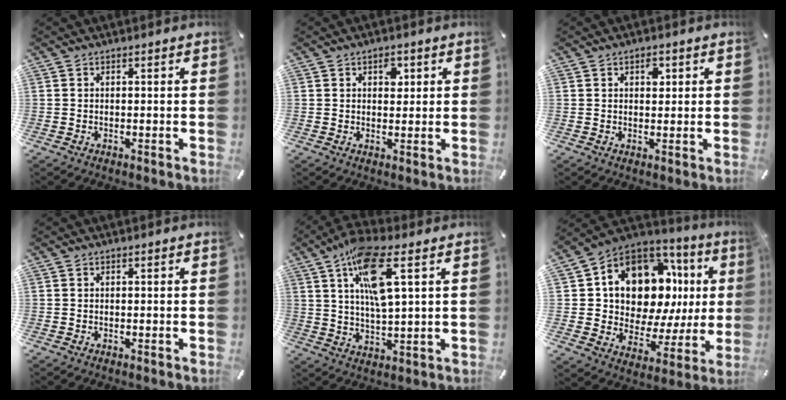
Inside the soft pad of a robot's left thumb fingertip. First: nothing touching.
{"total": 3.0, "force": [1.1, 2.1, 1.8], "torque": [-0.007, -0.006, 0.011]}
{"total": 2.4, "force": [0.9, 1.6, 1.5], "torque": [-0.007, -0.004, 0.011]}
{"total": 0.0}
{"total": 13.1, "force": [5.4, 3.4, 11.4], "torque": [-0.215, -0.005, 0.091]}
{"total": 15.4, "force": [6.4, 10.5, 9.4], "torque": [-0.152, -0.062, 0.110]}